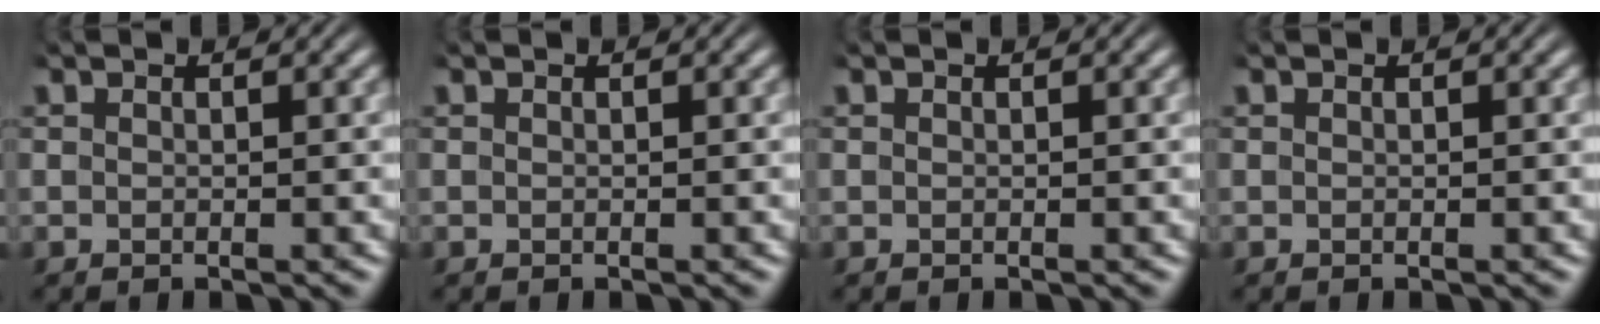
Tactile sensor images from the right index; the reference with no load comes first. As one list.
[{"total": 0.0}, {"total": 0.0}, {"total": 0.0}]